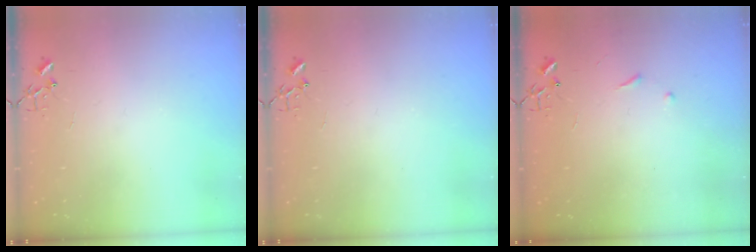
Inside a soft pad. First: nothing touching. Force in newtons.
{"total": 0.0}
{"total": 4.0, "press": 3.9, "slide": 0.6}